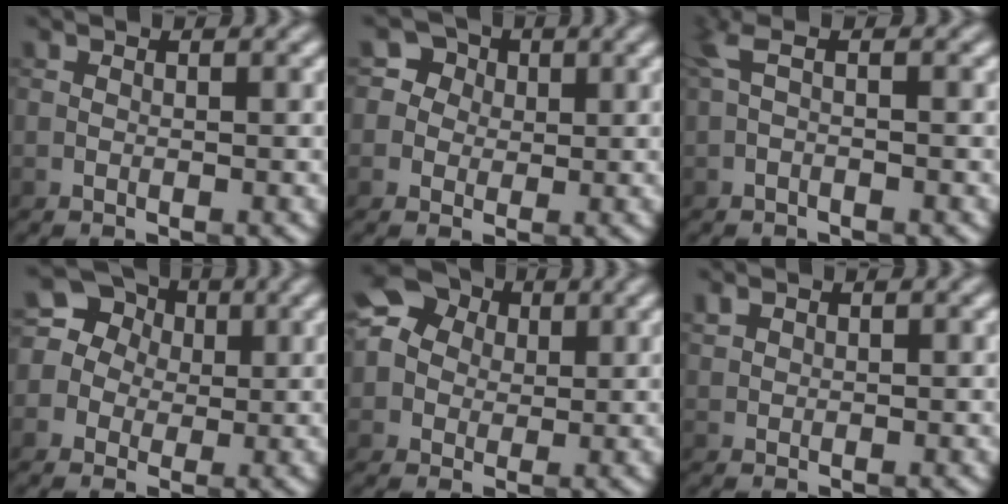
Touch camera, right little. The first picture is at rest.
{"total": 3.0, "force": [0.8, 2.8, 0.7], "torque": [0.014, 0.006, 0.000]}
{"total": 1.8, "force": [-0.2, 0.4, 1.7], "torque": [-0.042, 0.002, -0.009]}
{"total": 9.4, "force": [2.3, 8.5, 3.3], "torque": [-0.074, 0.056, 0.009]}
{"total": 7.0, "force": [2.5, 6.0, 2.7], "torque": [-0.046, 0.030, 0.025]}
{"total": 0.8, "force": [0.6, 0.5, 0.0], "torque": [0.002, 0.002, 0.014]}